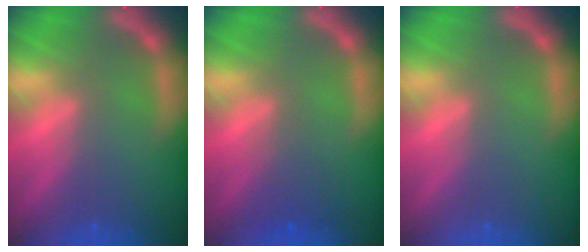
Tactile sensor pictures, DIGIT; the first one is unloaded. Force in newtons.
{"total": 2.0}
{"total": 0.0}